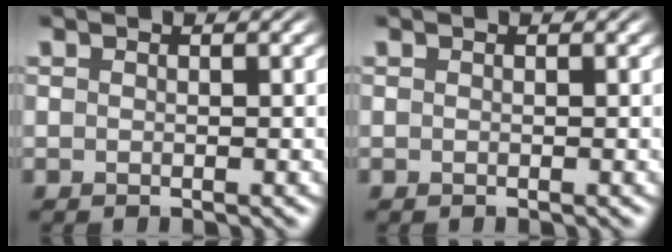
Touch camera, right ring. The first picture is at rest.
{"total": 0.0}